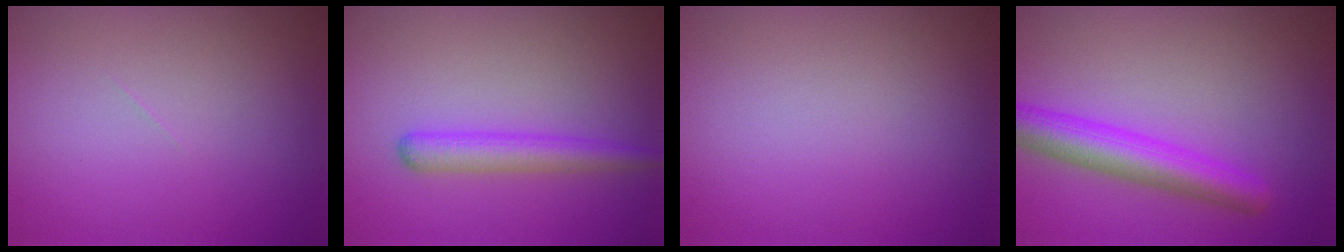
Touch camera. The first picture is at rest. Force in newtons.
{"total": 2.9, "press": 2.9, "slide": 0.1}
{"total": 0.0}
{"total": 5.1, "press": 5.1, "slide": 0.2}